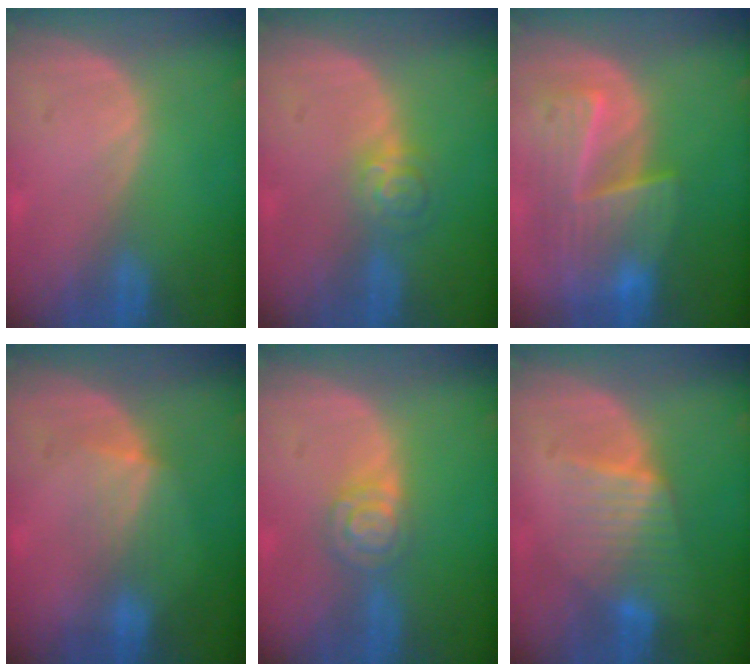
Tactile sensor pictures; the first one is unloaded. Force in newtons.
{"total": 4.0, "press": 3.6, "slide": 1.6}
{"total": 9.6, "press": 8.4, "slide": 4.6}
{"total": 3.8, "press": 3.6, "slide": 1.2}
{"total": 4.9, "press": 4.2, "slide": 2.5}
{"total": 6.4, "press": 6.1, "slide": 2.1}